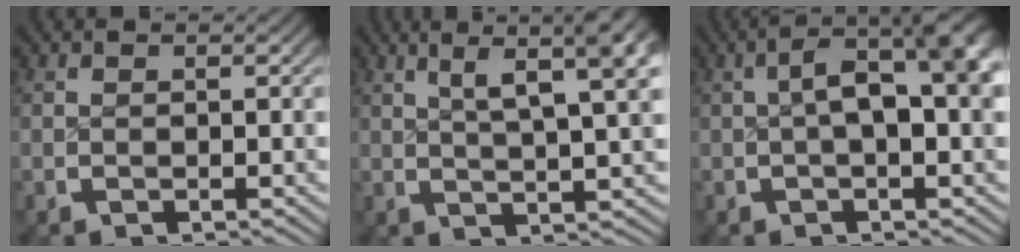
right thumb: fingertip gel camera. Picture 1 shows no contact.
{"total": 9.1, "force": [3.5, 3.8, 7.6], "torque": [-0.089, 0.014, 0.052]}
{"total": 7.1, "force": [0.6, 3.2, 6.3], "torque": [-0.090, -0.002, 0.010]}